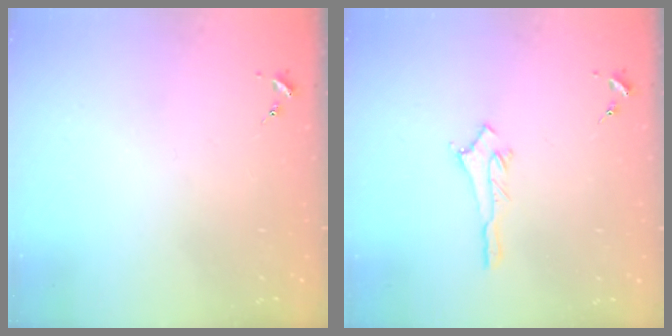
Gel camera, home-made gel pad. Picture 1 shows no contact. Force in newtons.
{"total": 3.0, "press": 2.9, "slide": 0.3}